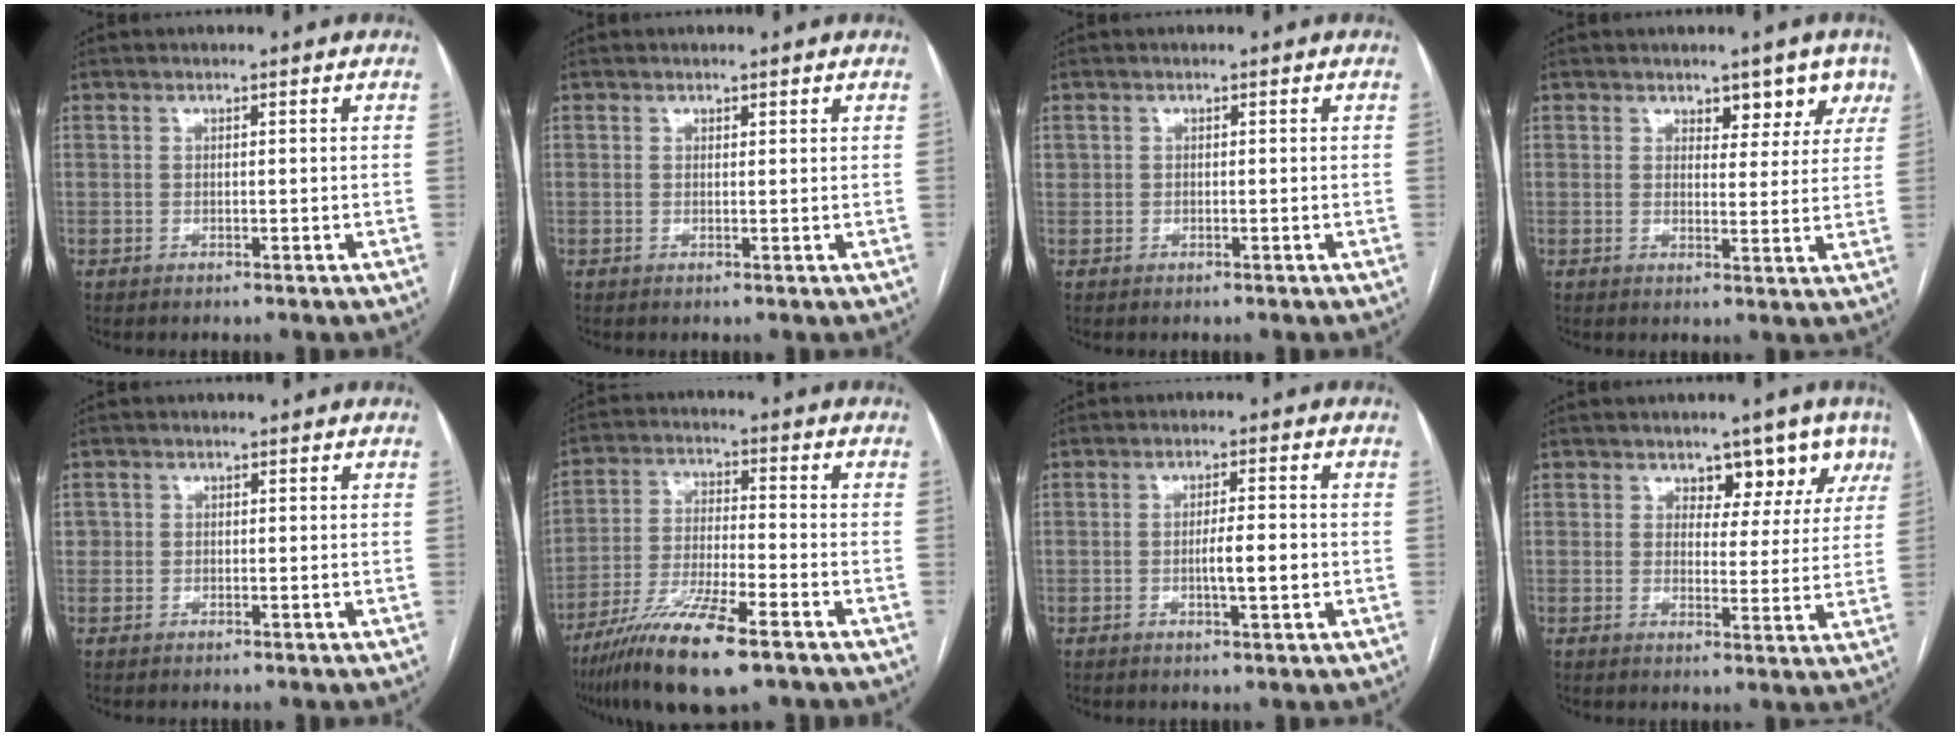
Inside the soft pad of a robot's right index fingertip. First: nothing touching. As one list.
[{"total": 0.6, "force": [0.5, 0.3, 0.2], "torque": [-0.004, 0.001, 0.007]}, {"total": 0.6, "force": [0.3, 0.5, 0.1], "torque": [0.011, 0.010, 0.006]}, {"total": 4.8, "force": [3.4, 2.7, 2.1], "torque": [-0.002, -0.001, 0.038]}, {"total": 1.4, "force": [0.2, 1.3, 0.2], "torque": [0.012, 0.010, 0.003]}, {"total": 14.0, "force": [-9.0, 1.9, 10.5], "torque": [-0.206, -0.032, -0.163]}, {"total": 4.2, "force": [-0.6, 0.7, 4.1], "torque": [-0.066, -0.001, -0.006]}, {"total": 6.1, "force": [4.1, 3.8, 2.5], "torque": [-0.009, 0.000, 0.046]}]